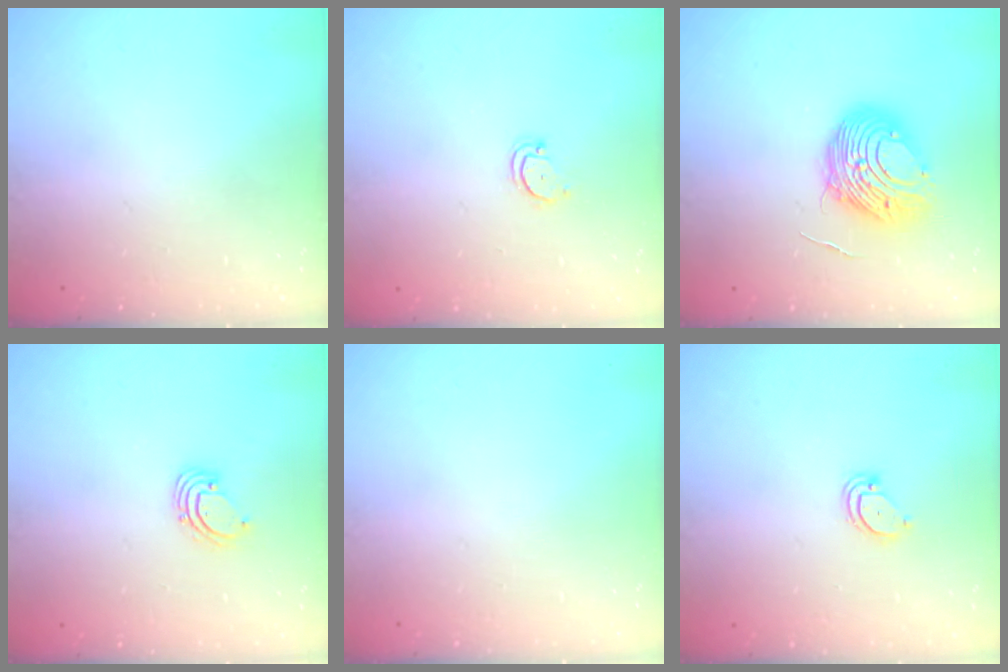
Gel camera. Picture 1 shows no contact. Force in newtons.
{"total": 3.0, "press": 3.0, "slide": 0.2}
{"total": 9.7, "press": 9.7, "slide": 0.8}
{"total": 1.6, "press": 1.6, "slide": 0.1}
{"total": 0.0}
{"total": 2.9, "press": 2.9, "slide": 0.2}